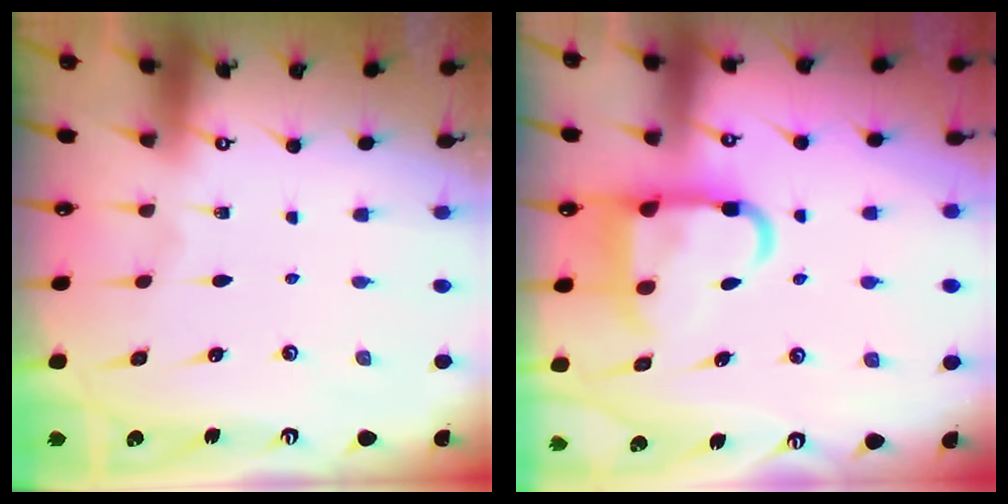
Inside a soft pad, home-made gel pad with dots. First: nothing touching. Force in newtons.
{"total": 12.4, "press": 12.2, "slide": 1.6}